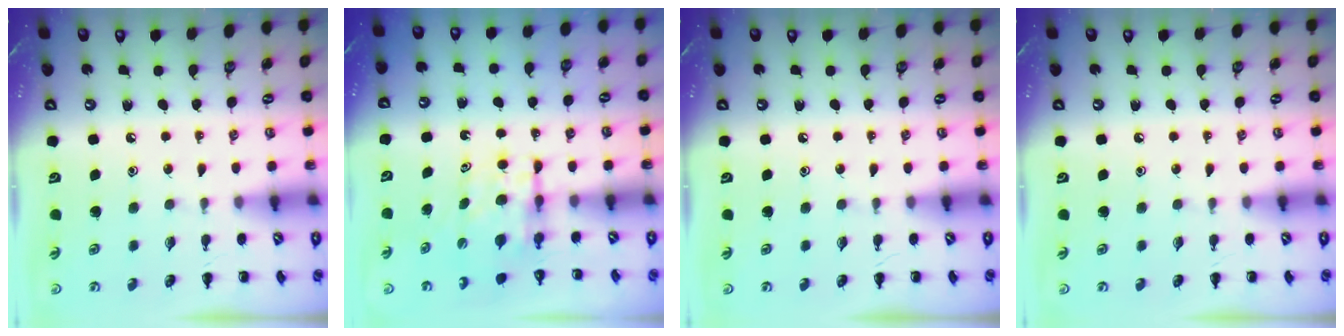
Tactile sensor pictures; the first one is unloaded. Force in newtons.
{"total": 5.2, "press": 5.2, "slide": 0.3}
{"total": 0.0}
{"total": 0.0}